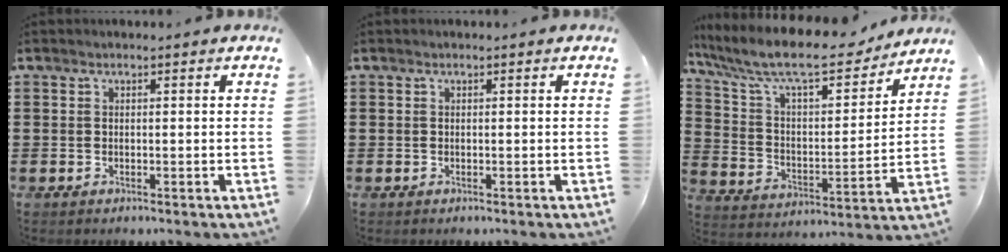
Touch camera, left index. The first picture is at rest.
{"total": 0.0}
{"total": 11.4, "force": [9.6, 1.9, 6.0], "torque": [-0.155, -0.056, 0.163]}